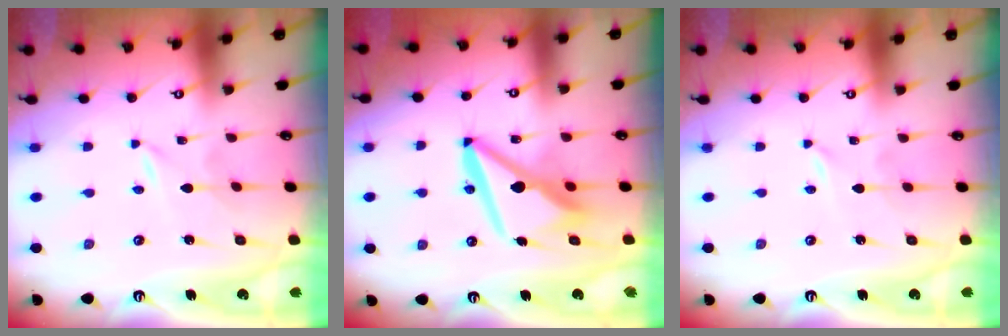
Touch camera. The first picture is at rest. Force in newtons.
{"total": 11.8, "press": 11.7, "slide": 1.7}
{"total": 0.0}